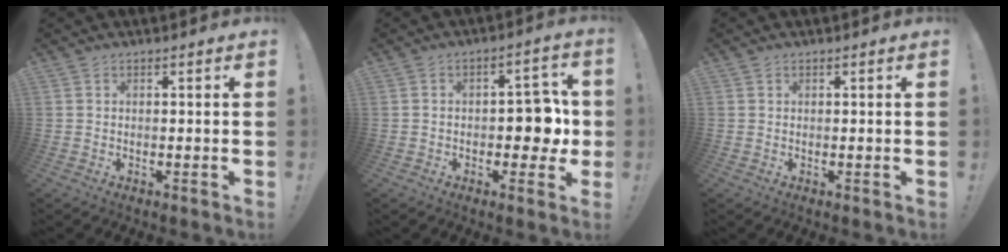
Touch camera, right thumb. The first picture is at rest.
{"total": 8.9, "force": [-1.3, 5.7, 6.7], "torque": [-0.079, 0.014, -0.020]}
{"total": 0.0}